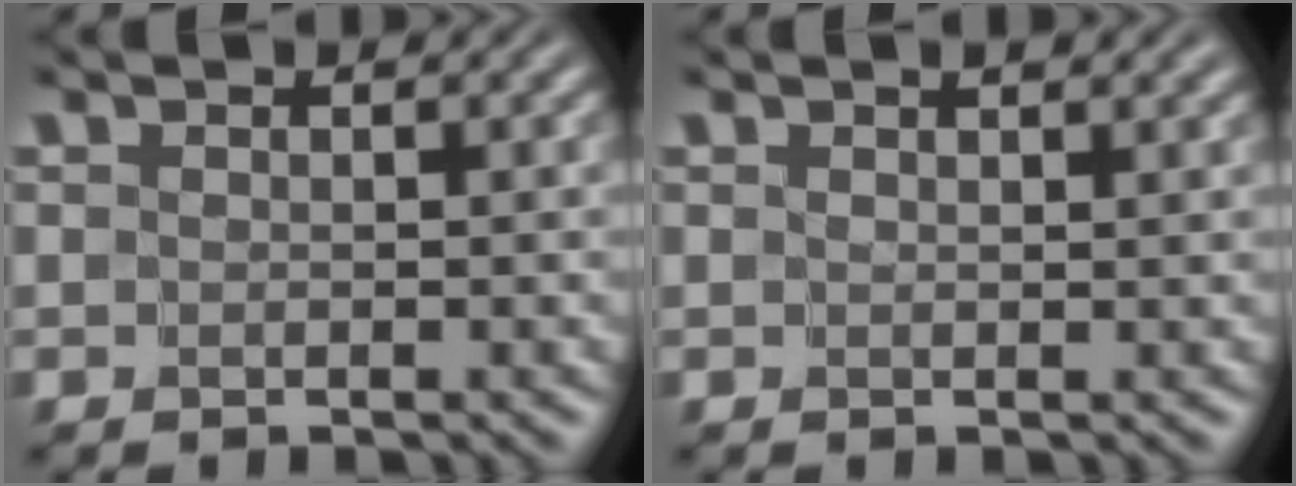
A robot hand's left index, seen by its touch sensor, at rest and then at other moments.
{"total": 1.9, "force": [1.3, 0.6, 1.2], "torque": [-0.007, -0.001, 0.012]}